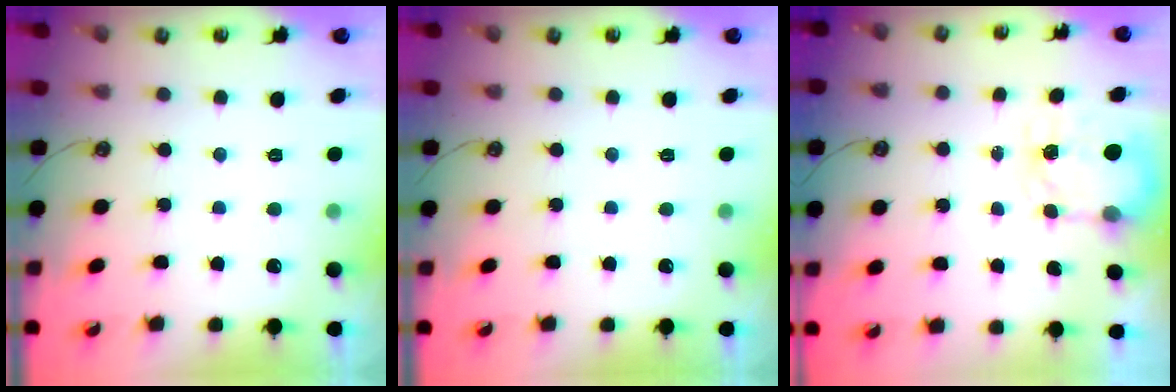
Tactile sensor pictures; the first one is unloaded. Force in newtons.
{"total": 0.0}
{"total": 3.8, "press": 3.7, "slide": 0.6}